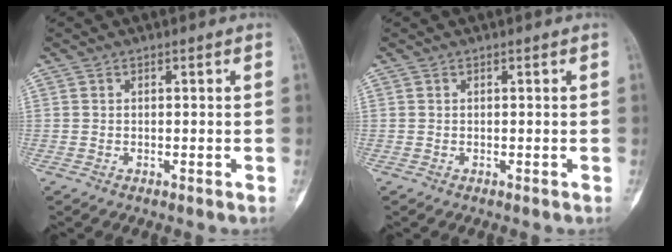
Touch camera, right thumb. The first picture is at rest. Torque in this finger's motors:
{"motor_torque": [0.30, -0.24, -0.29, -0.15, -0.07]}